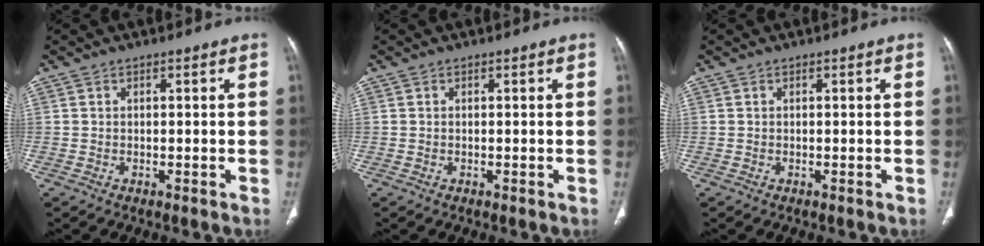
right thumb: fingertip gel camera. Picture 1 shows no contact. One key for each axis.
{"total": 0.0}
{"total": 0.0}